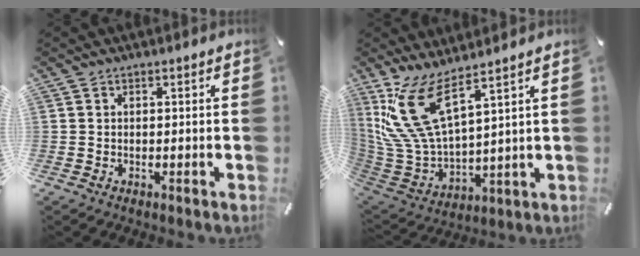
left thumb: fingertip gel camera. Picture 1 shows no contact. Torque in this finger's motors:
{"motor_torque": [2.21, 1.96, 1.97, -0.80, 0.76]}